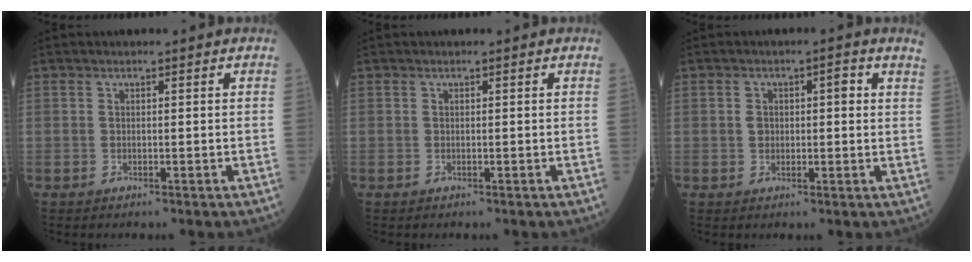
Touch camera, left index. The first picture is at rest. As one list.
[{"total": 0.0}, {"total": 3.4, "force": [0.9, 1.7, 2.8], "torque": [-0.047, 0.021, 0.013]}]